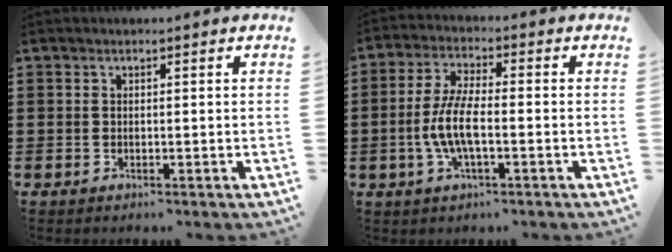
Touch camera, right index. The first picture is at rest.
{"total": 6.7, "force": [-1.7, 2.1, 6.1], "torque": [-0.147, -0.010, -0.043]}